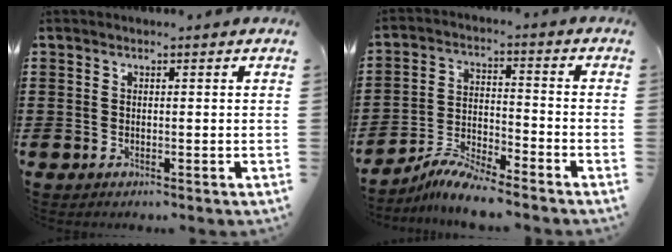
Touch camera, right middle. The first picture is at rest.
{"total": 6.6, "force": [-6.1, 0.3, 2.3], "torque": [-0.049, -0.001, -0.120]}